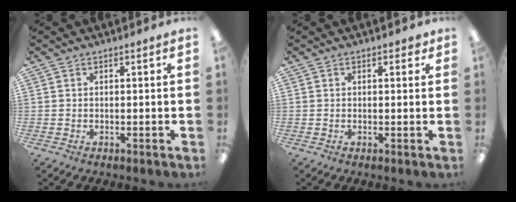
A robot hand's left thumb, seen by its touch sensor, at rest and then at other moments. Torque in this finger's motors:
{"motor_torque": [0.08, 0.09, 0.04, 0.08, 0.01]}